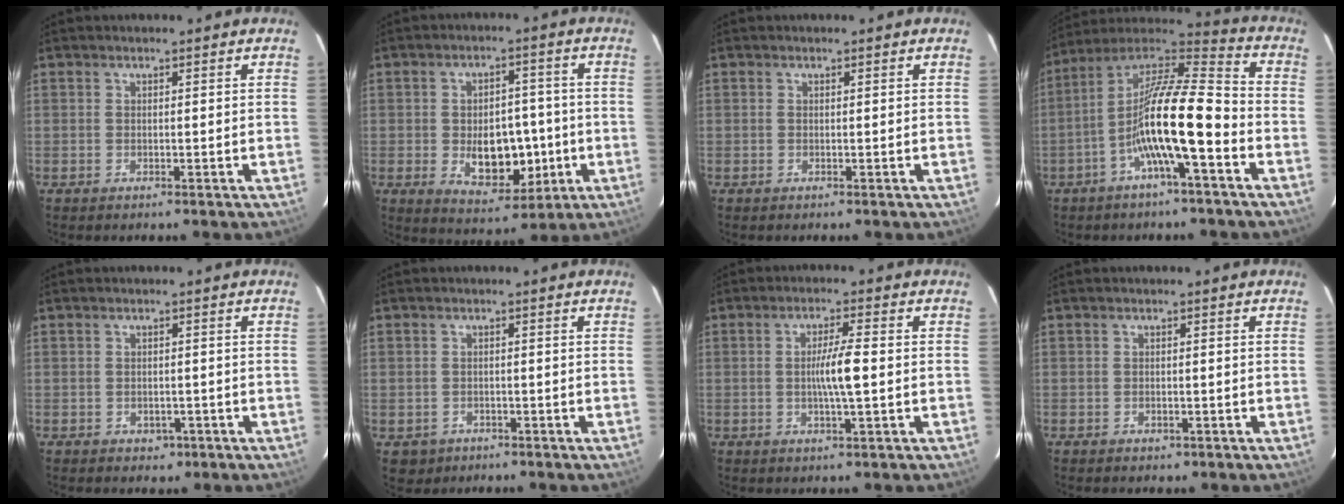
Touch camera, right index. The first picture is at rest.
{"total": 10.2, "force": [-1.9, 6.0, 8.1], "torque": [-0.120, 0.007, -0.017]}
{"total": 0.0}
{"total": 15.0, "force": [-4.6, 1.4, 14.2], "torque": [-0.259, 0.017, -0.085]}
{"total": 2.0, "force": [-1.0, 1.6, 0.7], "torque": [-0.007, 0.005, -0.007]}
{"total": 3.3, "force": [-1.4, 2.9, 0.1], "torque": [-0.002, 0.008, -0.018]}
{"total": 5.0, "force": [-0.4, -0.1, 5.0], "torque": [-0.092, -0.002, -0.009]}
{"total": 1.0, "force": [-0.6, 0.8, 0.3], "torque": [-0.006, 0.001, -0.005]}